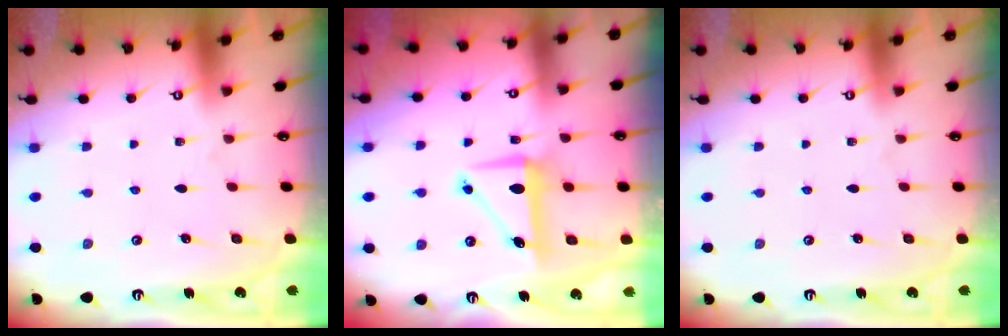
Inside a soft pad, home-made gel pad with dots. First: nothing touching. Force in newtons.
{"total": 8.1, "press": 8.0, "slide": 1.1}
{"total": 0.0}